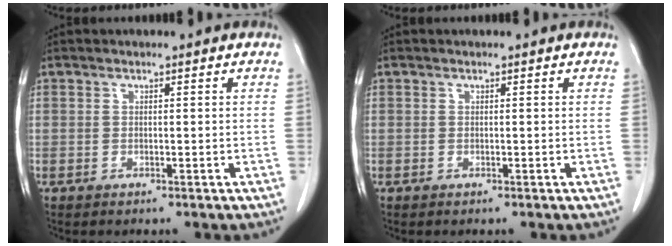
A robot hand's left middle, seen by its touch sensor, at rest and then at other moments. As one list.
[{"total": 0.0}]